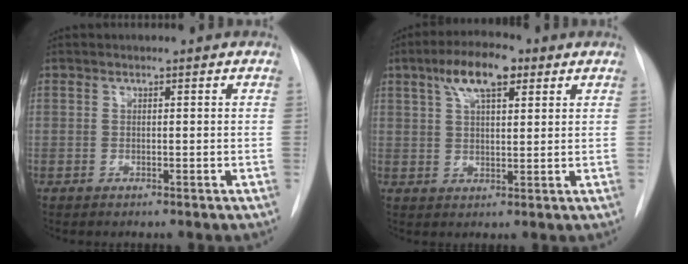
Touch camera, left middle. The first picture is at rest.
{"total": 8.2, "force": [4.3, 2.7, 6.4], "torque": [-0.120, 0.020, 0.075]}